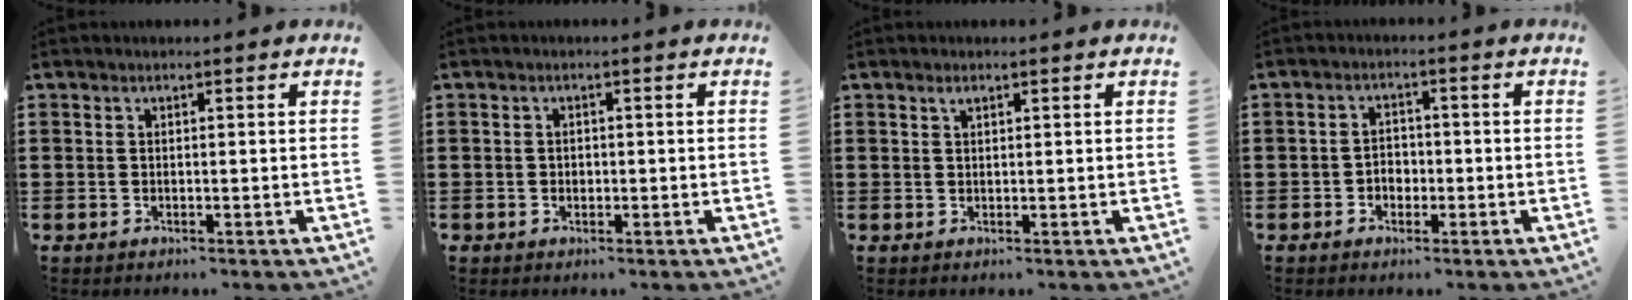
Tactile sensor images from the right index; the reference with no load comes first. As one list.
[{"total": 0.9, "force": [-0.3, 0.8, 0.2], "torque": [-0.007, 0.003, -0.007]}, {"total": 0.9, "force": [0.5, 0.4, 0.7], "torque": [-0.015, 0.003, 0.010]}, {"total": 2.2, "force": [-1.0, 1.8, 0.9], "torque": [-0.023, 0.005, -0.023]}]